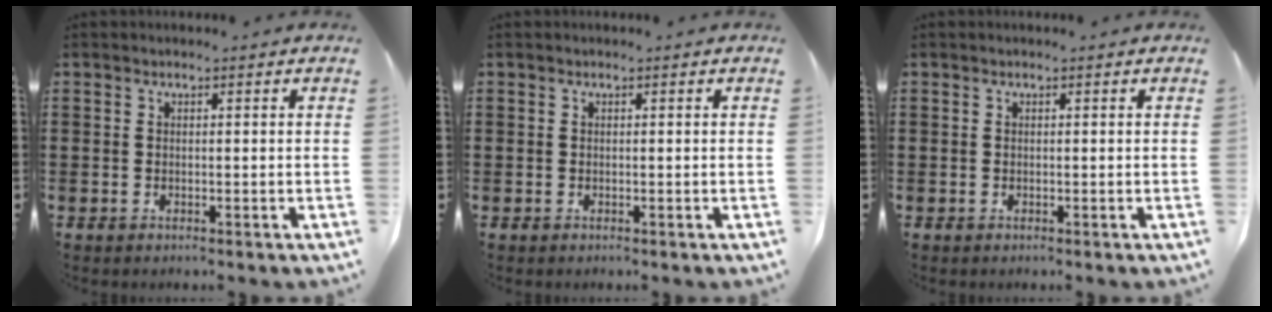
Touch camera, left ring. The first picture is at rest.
{"total": 0.0}
{"total": 0.0}